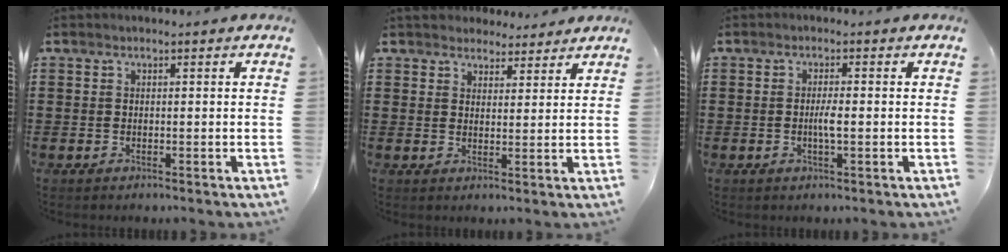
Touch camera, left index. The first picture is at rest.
{"total": 3.6, "force": [3.4, 1.3, 0.0], "torque": [-0.013, -0.002, 0.066]}
{"total": 2.4, "force": [-0.3, 0.3, 2.4], "torque": [-0.052, -0.004, -0.009]}